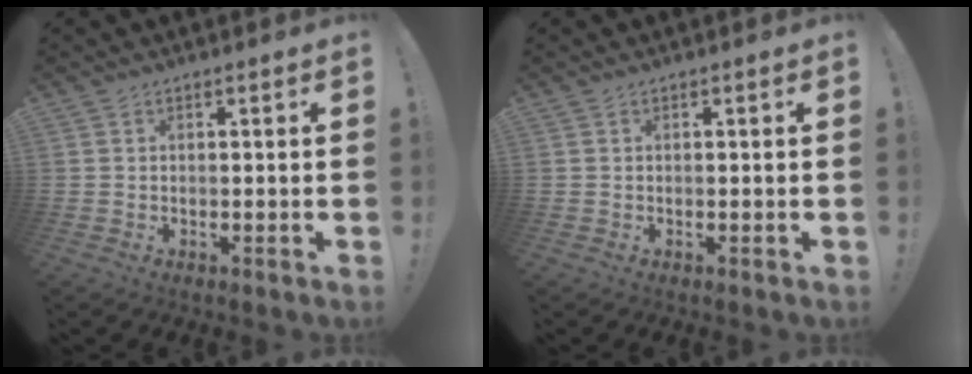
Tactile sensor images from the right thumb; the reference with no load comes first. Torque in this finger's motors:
{"motor_torque": [0.00, 0.00, 0.00, 0.02, 0.02]}